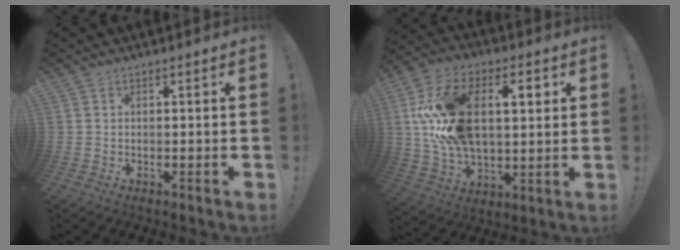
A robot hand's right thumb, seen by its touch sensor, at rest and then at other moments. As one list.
[{"total": 21.4, "force": [4.5, 13.0, 16.4], "torque": [-0.290, 0.003, 0.075]}]